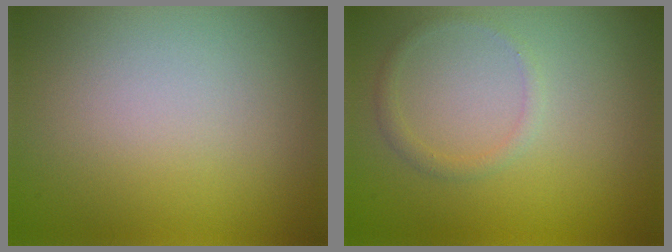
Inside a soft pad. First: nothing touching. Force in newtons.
{"total": 1.1, "press": 1.1, "slide": 0.1}